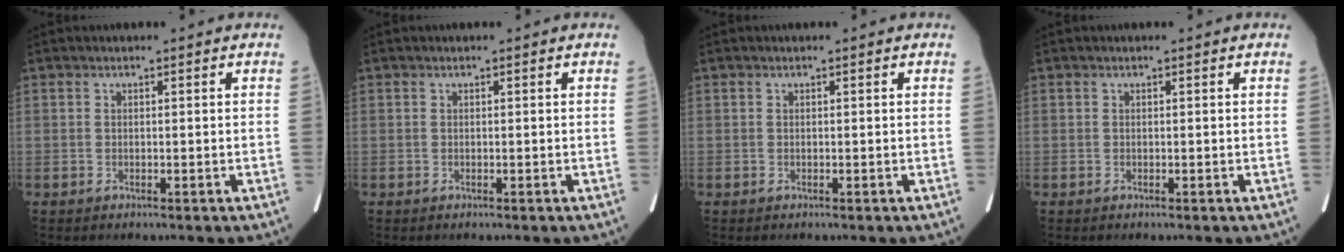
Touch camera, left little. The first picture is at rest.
{"total": 0.0}
{"total": 0.0}
{"total": 0.0}